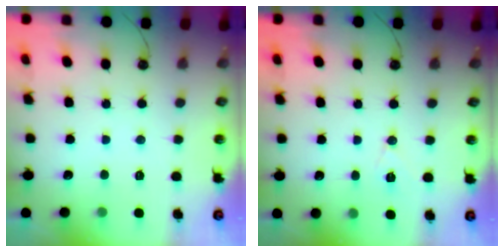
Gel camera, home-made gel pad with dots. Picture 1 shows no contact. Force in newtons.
{"total": 7.0, "press": 5.3, "slide": 4.5}